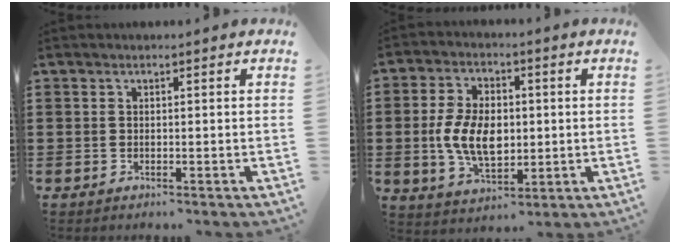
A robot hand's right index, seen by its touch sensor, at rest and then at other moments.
{"total": 8.7, "force": [-0.4, 5.4, 6.9], "torque": [-0.155, 0.008, -0.011]}